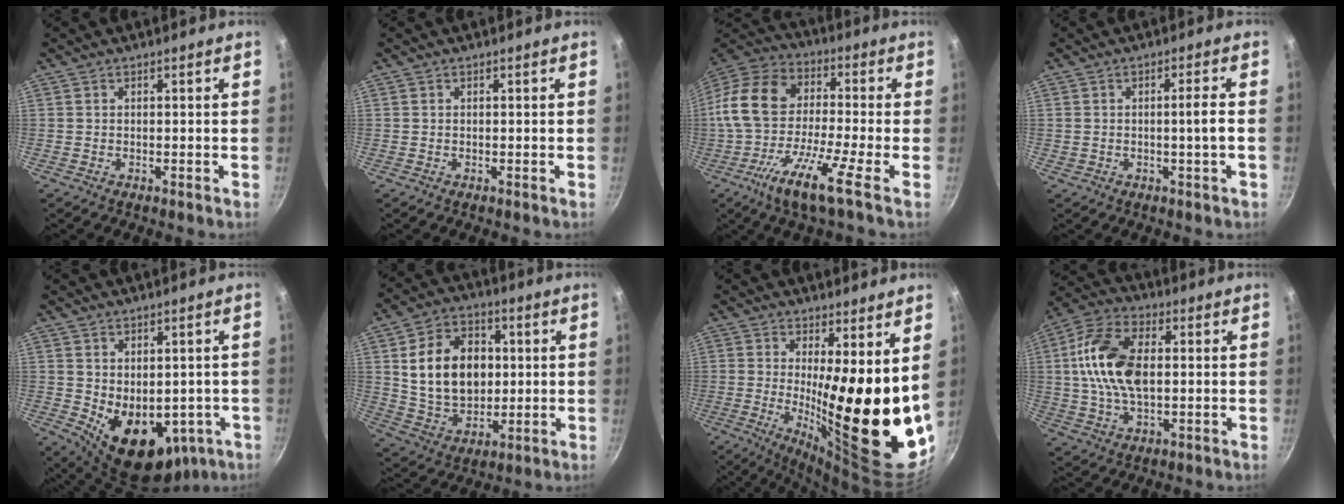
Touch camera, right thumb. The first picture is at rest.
{"total": 0.0}
{"total": 17.5, "force": [-6.9, 5.7, 15.0], "torque": [-0.293, 0.031, -0.157]}
{"total": 3.0, "force": [-0.5, -0.2, 3.0], "torque": [-0.045, 0.011, -0.005]}
{"total": 14.5, "force": [-2.6, 10.0, 10.2], "torque": [-0.120, -0.015, -0.004]}
{"total": 16.8, "force": [2.3, 12.3, 11.2], "torque": [-0.165, 0.000, 0.047]}
{"total": 20.3, "force": [2.4, 5.5, 19.4], "torque": [-0.256, -0.058, 0.047]}
{"total": 14.9, "force": [1.3, 8.5, 12.1], "torque": [-0.222, 0.017, 0.014]}